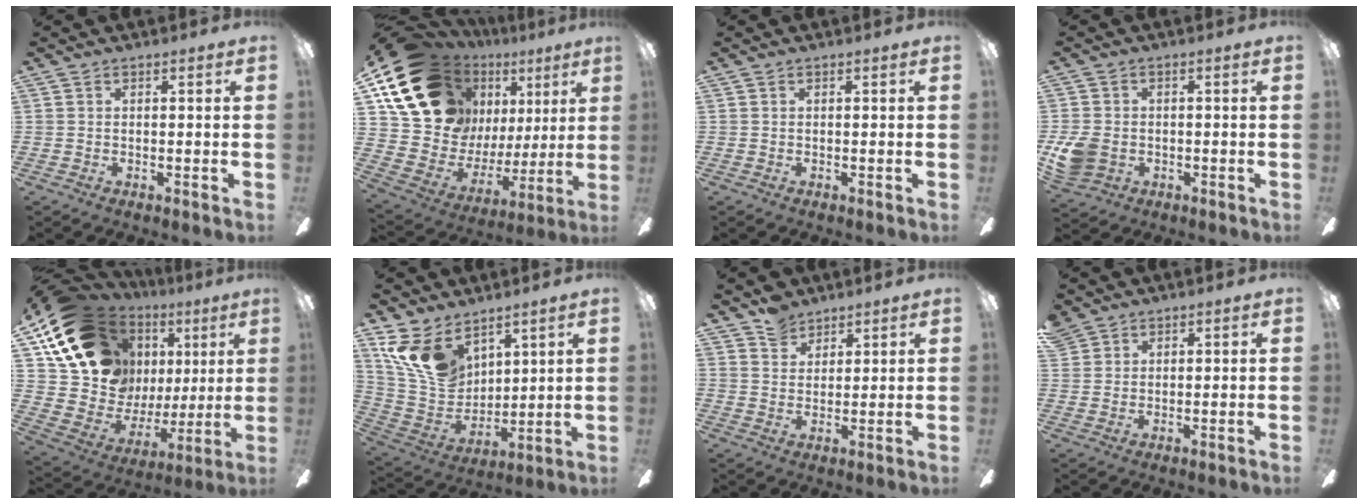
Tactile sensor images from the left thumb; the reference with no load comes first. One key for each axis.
{"total": 23.3, "fx": 13.9, "fy": 15.6, "fz": 10.3, "tx": -0.214, "ty": -0.086, "tz": 0.280}
{"total": 0.0}
{"total": 7.6, "fx": -1.6, "fy": 6.1, "fz": 4.3, "tx": -0.095, "ty": 0.010, "tz": -0.026}
{"total": 21.3, "fx": 11.6, "fy": 15.2, "fz": 9.3, "tx": -0.188, "ty": -0.062, "tz": 0.241}
{"total": 15.1, "fx": 8.9, "fy": 9.6, "fz": 7.4, "tx": -0.182, "ty": -0.042, "tz": 0.175}
{"total": 5.6, "fx": 4.7, "fy": 3.0, "fz": 0.9, "tx": -0.019, "ty": -0.018, "tz": 0.088}
{"total": 3.4, "fx": 2.7, "fy": 2.0, "fz": 0.3, "tx": -0.013, "ty": -0.006, "tz": 0.055}